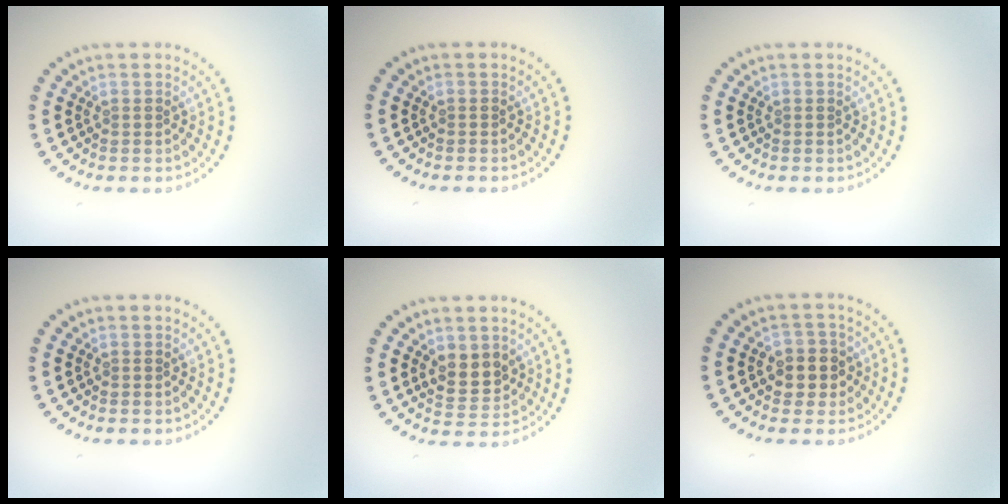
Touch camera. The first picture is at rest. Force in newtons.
{"total": 0.0}
{"total": 0.0}
{"total": 0.0}
{"total": 2.7, "press": 2.6, "slide": 0.8}
{"total": 2.8, "press": 2.7, "slide": 0.9}